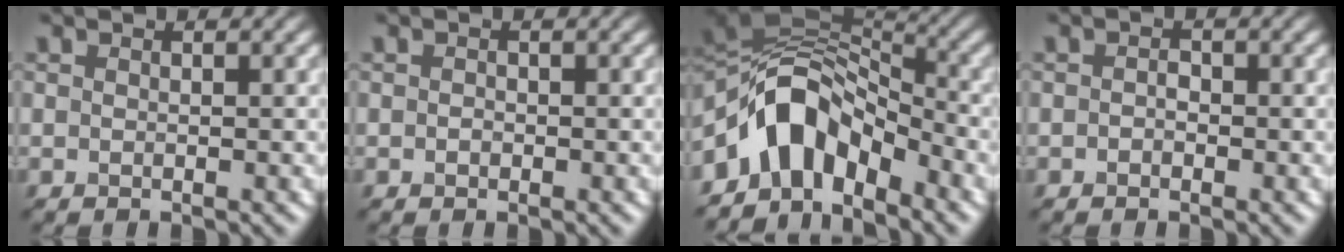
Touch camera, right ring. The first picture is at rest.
{"total": 0.5, "force": [-0.1, 0.4, 0.3], "torque": [-0.003, -0.003, -0.003]}
{"total": 8.4, "force": [-4.2, 5.0, 5.2], "torque": [-0.070, 0.014, -0.087]}
{"total": 0.8, "force": [-0.3, 0.6, 0.5], "torque": [-0.008, -0.001, -0.007]}